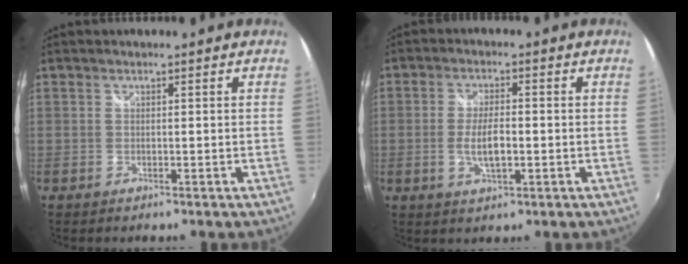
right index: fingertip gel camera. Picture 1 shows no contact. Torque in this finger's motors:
{"motor_torque": [0.14, 0.02, 0.12, 0.03]}